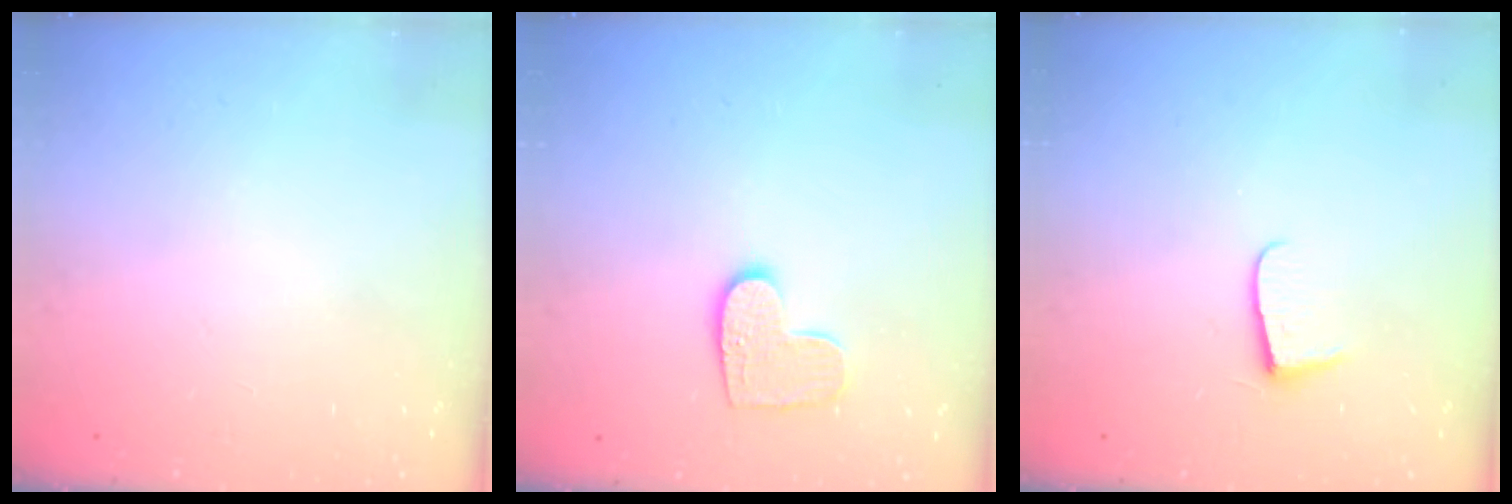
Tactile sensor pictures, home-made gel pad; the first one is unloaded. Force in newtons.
{"total": 8.9, "press": 8.9, "slide": 0.5}
{"total": 6.8, "press": 6.8, "slide": 0.6}